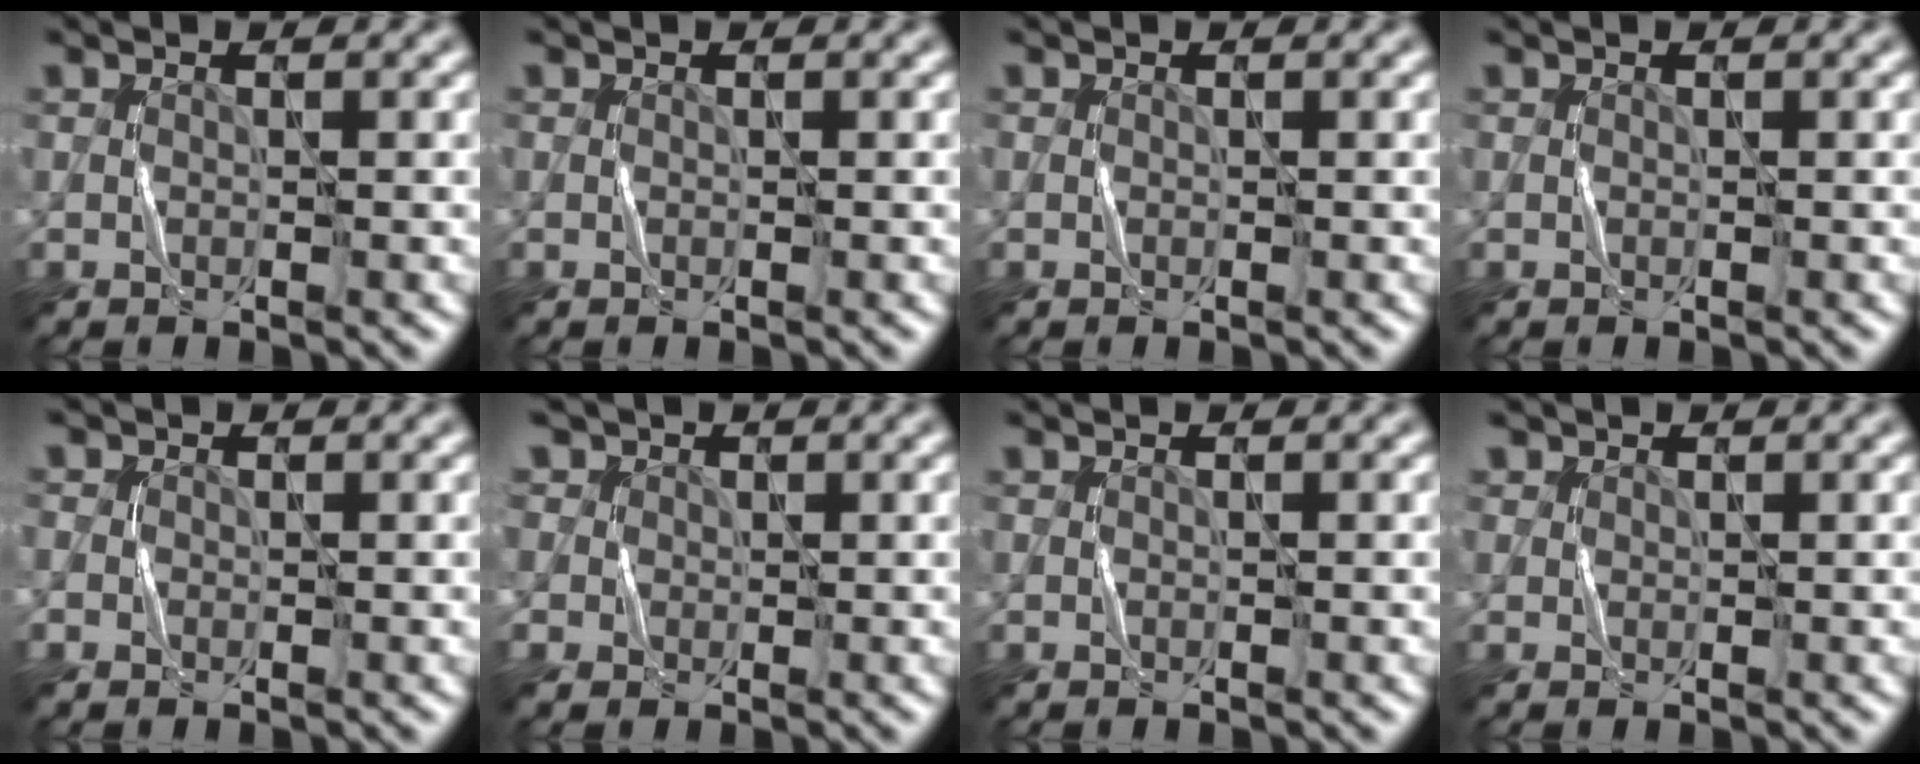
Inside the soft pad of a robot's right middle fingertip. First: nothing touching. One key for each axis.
{"total": 0.0}
{"total": 0.0}
{"total": 0.0}
{"total": 1.2, "fx": 0.0, "fy": 1.2, "fz": 0.3, "tx": -0.006, "ty": 0.002, "tz": -0.008}
{"total": 5.6, "fx": 2.5, "fy": 4.6, "fz": 1.8, "tx": -0.046, "ty": 0.026, "tz": 0.021}
{"total": 0.0}
{"total": 1.1, "fx": 0.6, "fy": 0.9, "fz": 0.2, "tx": -0.001, "ty": -0.001, "tz": 0.006}